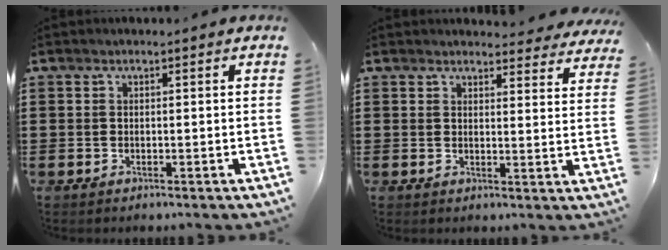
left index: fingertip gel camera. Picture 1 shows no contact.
{"total": 3.6, "force": [3.6, 0.4, 0.6], "torque": [-0.008, -0.018, 0.063]}